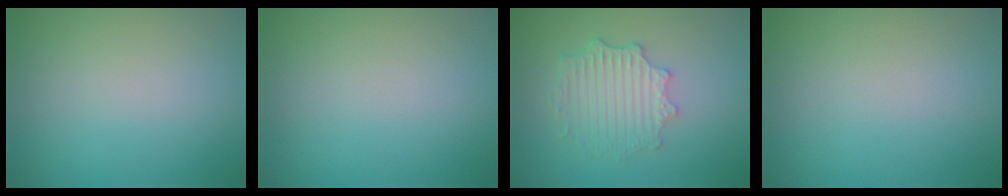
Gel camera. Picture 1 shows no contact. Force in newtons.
{"total": 0.0}
{"total": 4.1, "press": 3.4, "slide": 2.3}
{"total": 0.0}